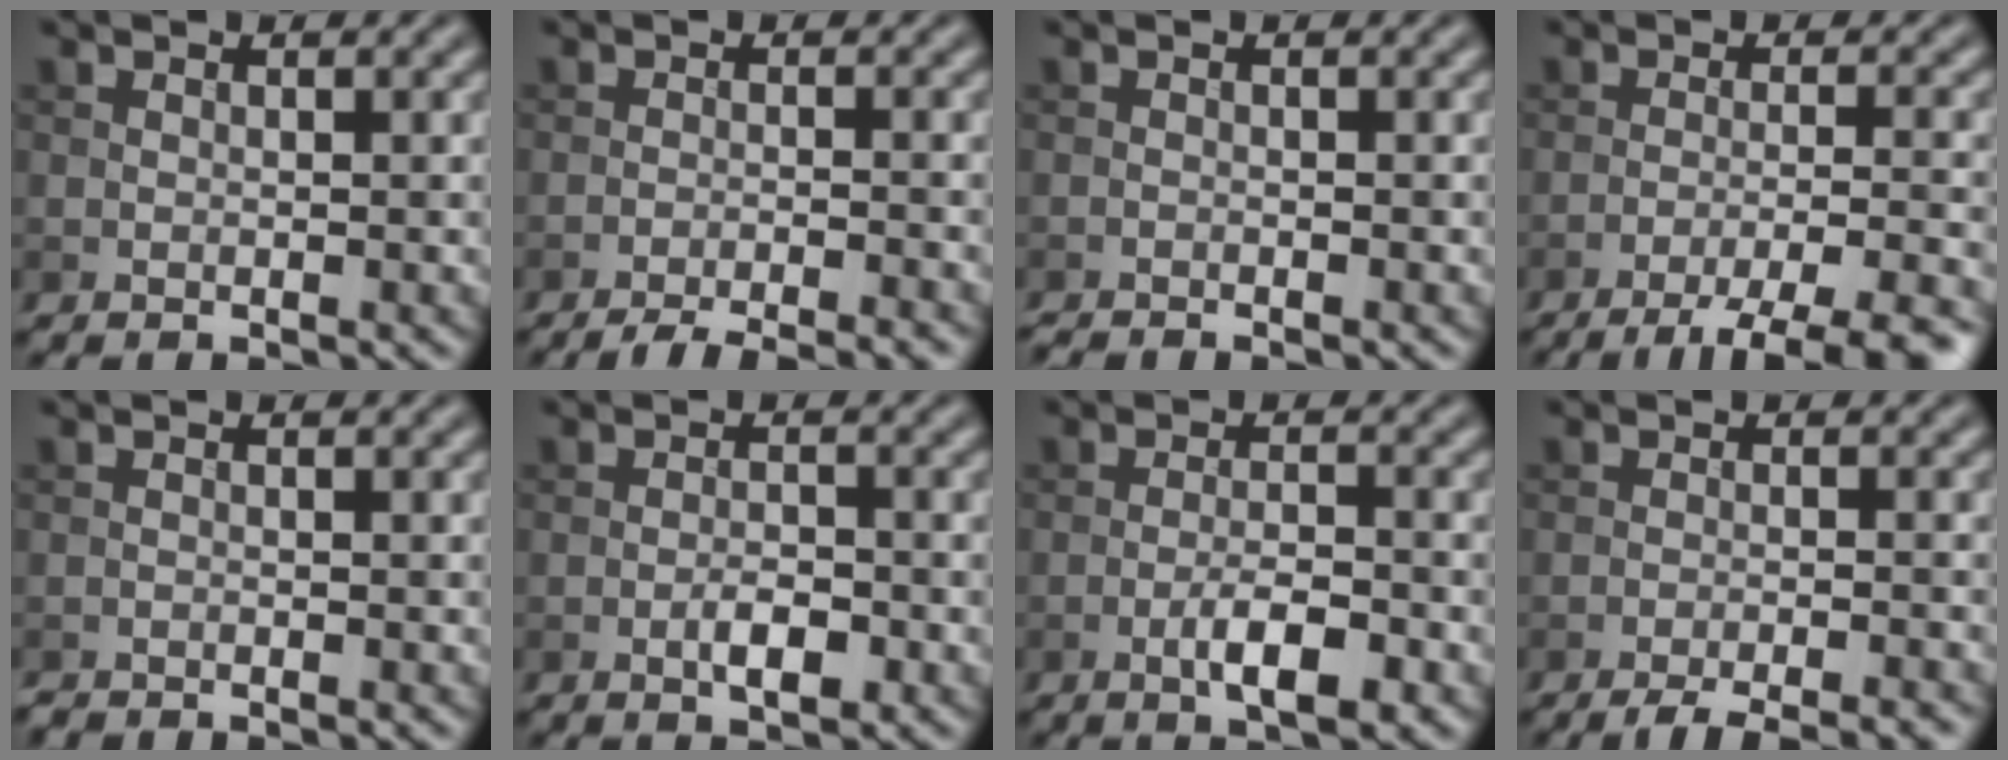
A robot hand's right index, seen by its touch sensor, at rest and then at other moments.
{"total": 5.5, "force": [-4.8, 0.8, 2.5], "torque": [-0.037, -0.010, -0.075]}
{"total": 1.1, "force": [-1.0, 0.0, 0.4], "torque": [-0.009, -0.002, -0.021]}
{"total": 7.8, "force": [-5.7, 1.4, 5.0], "torque": [-0.067, -0.007, -0.079]}
{"total": 0.9, "force": [-0.9, 0.0, 0.1], "torque": [0.000, -0.003, -0.018]}
{"total": 2.5, "force": [-1.1, 0.9, 2.1], "torque": [-0.033, 0.001, -0.020]}
{"total": 4.0, "force": [-1.8, 1.1, 3.4], "torque": [-0.062, 0.001, -0.032]}
{"total": 5.1, "force": [-4.1, 0.9, 2.9], "torque": [-0.039, -0.010, -0.066]}